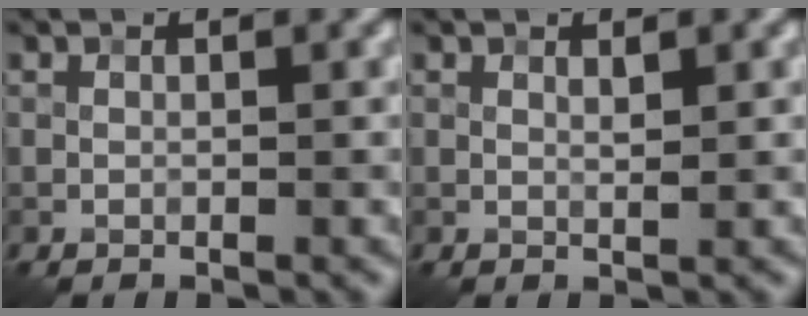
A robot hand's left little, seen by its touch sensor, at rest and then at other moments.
{"total": 0.8, "force": [0.4, 0.2, 0.6], "torque": [-0.014, -0.003, 0.008]}